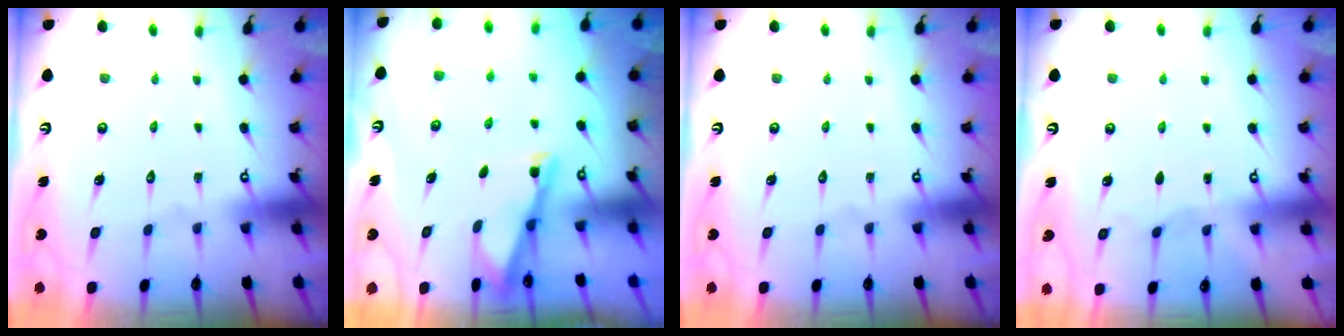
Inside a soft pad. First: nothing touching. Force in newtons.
{"total": 2.9, "press": 2.9, "slide": 0.3}
{"total": 0.0}
{"total": 3.7, "press": 3.7, "slide": 0.4}